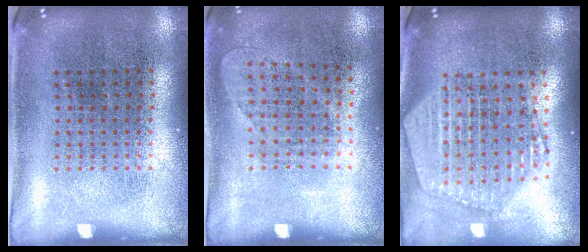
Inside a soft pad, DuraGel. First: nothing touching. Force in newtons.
{"total": 0.9, "press": 0.8, "slide": 0.4}
{"total": 2.3, "press": 2.0, "slide": 1.1}